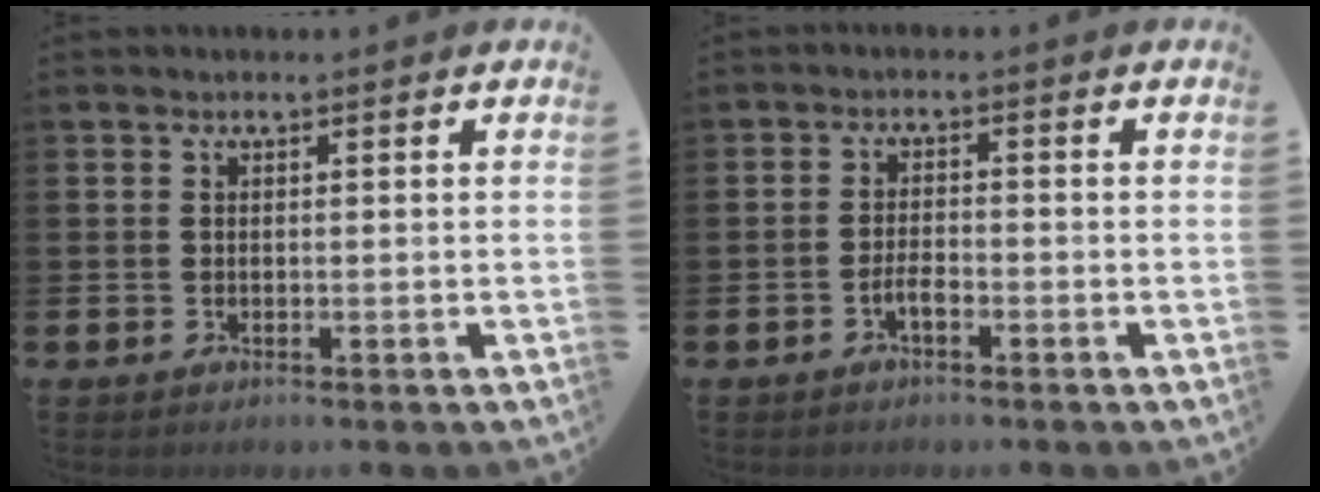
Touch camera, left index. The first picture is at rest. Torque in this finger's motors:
{"motor_torque": [0.32, 0.22, 0.02, 0.06]}